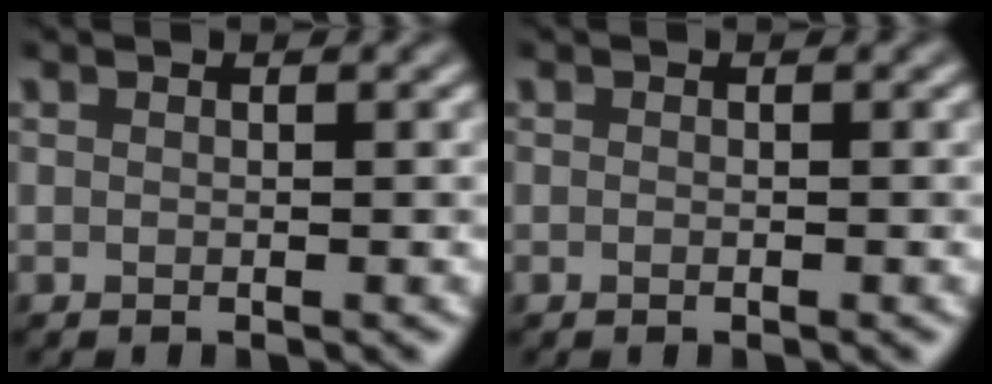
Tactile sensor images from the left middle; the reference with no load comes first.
{"total": 0.0}